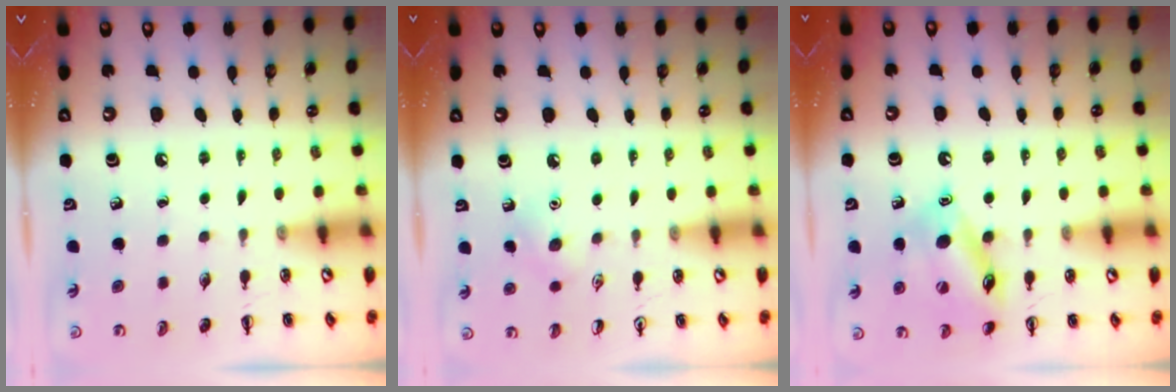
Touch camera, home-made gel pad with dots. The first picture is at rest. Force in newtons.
{"total": 8.0, "press": 7.7, "slide": 2.2}
{"total": 14.6, "press": 14.4, "slide": 2.0}